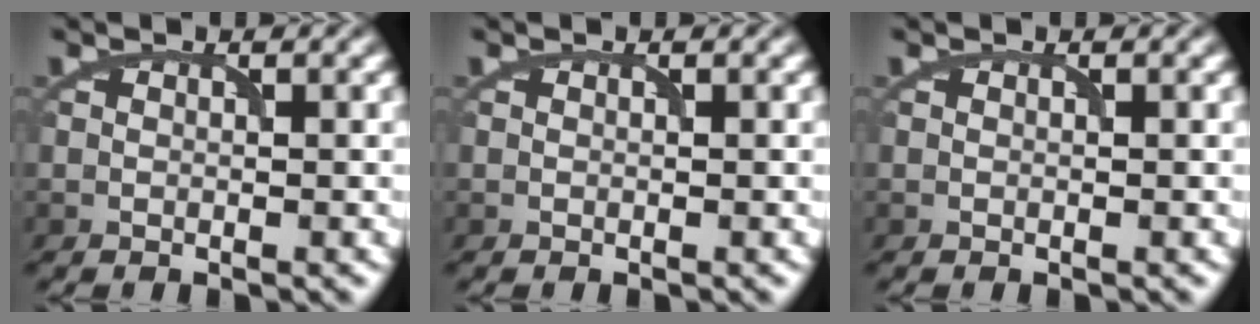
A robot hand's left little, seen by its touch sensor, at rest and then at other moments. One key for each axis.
{"total": 0.0}
{"total": 0.0}